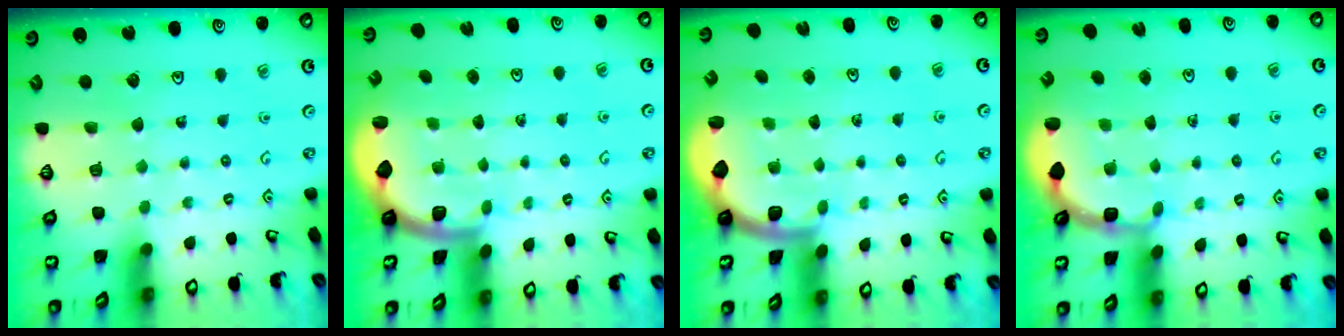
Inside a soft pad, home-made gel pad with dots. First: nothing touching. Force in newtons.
{"total": 1.9, "press": 1.8, "slide": 0.5}
{"total": 1.9, "press": 1.8, "slide": 0.5}
{"total": 2.8, "press": 2.5, "slide": 1.4}